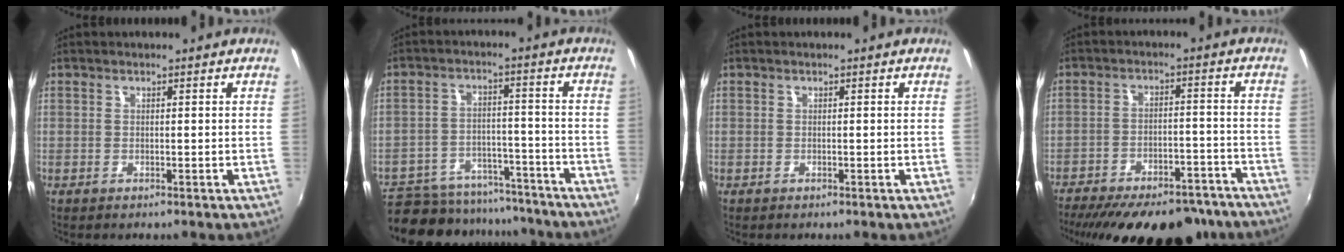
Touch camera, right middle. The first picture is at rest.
{"total": 20.1, "force": [-16.9, 8.4, 6.9], "torque": [-0.162, 0.009, -0.225]}
{"total": 0.0}
{"total": 24.7, "force": [-20.4, 8.5, 11.1], "torque": [-0.208, -0.007, -0.267]}